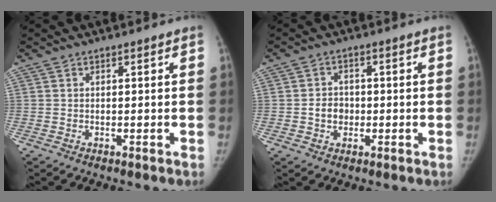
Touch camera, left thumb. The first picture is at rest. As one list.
[{"total": 3.9, "force": [-0.7, 3.4, 1.8], "torque": [-0.012, 0.009, -0.014]}]